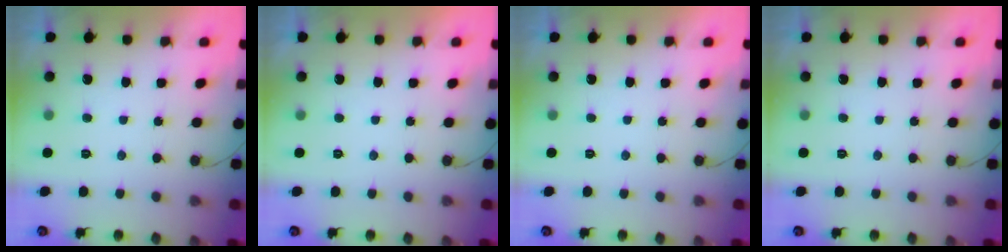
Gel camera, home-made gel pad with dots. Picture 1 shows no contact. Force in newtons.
{"total": 0.0}
{"total": 0.0}
{"total": 0.0}